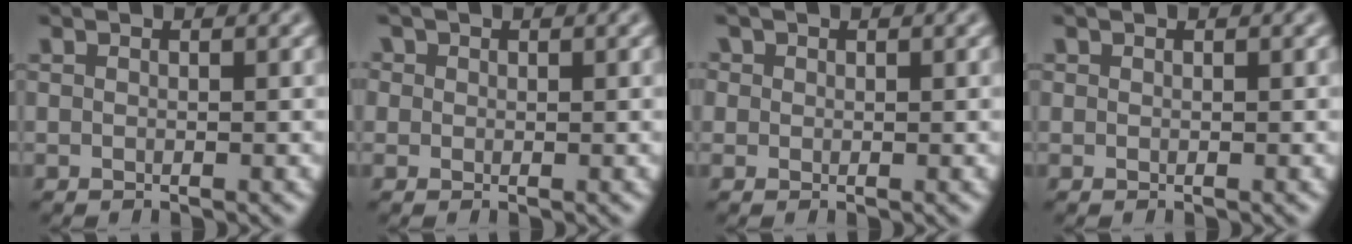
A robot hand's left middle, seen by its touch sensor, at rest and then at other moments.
{"total": 1.5, "force": [0.6, 1.3, 0.4], "torque": [-0.006, 0.003, -0.003]}
{"total": 1.4, "force": [0.5, 1.2, 0.4], "torque": [-0.004, 0.001, -0.001]}
{"total": 0.0}